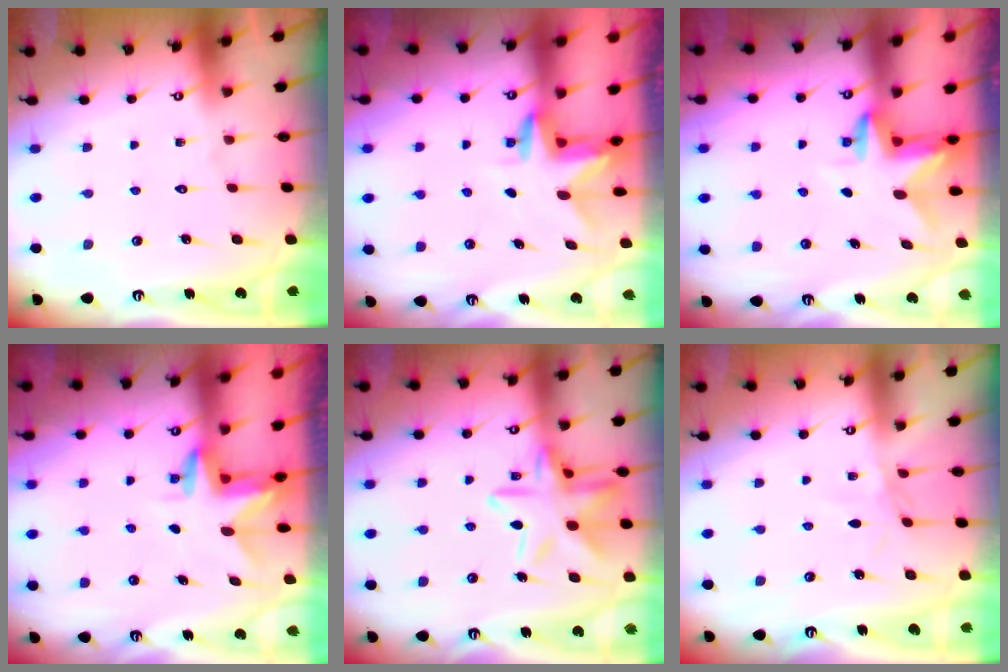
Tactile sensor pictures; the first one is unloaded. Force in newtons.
{"total": 3.0, "press": 3.0, "slide": 0.2}
{"total": 3.0, "press": 3.0, "slide": 0.3}
{"total": 3.1, "press": 3.1, "slide": 0.2}
{"total": 14.9, "press": 14.9, "slide": 1.1}
{"total": 1.9, "press": 1.9, "slide": 0.5}